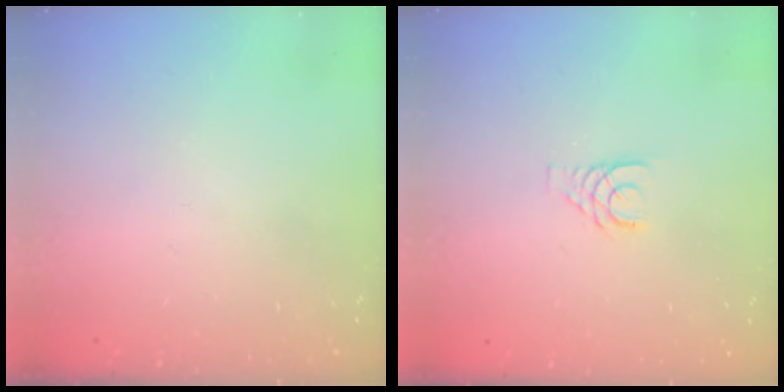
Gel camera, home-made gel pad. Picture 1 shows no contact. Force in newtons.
{"total": 3.8, "press": 3.8, "slide": 0.4}